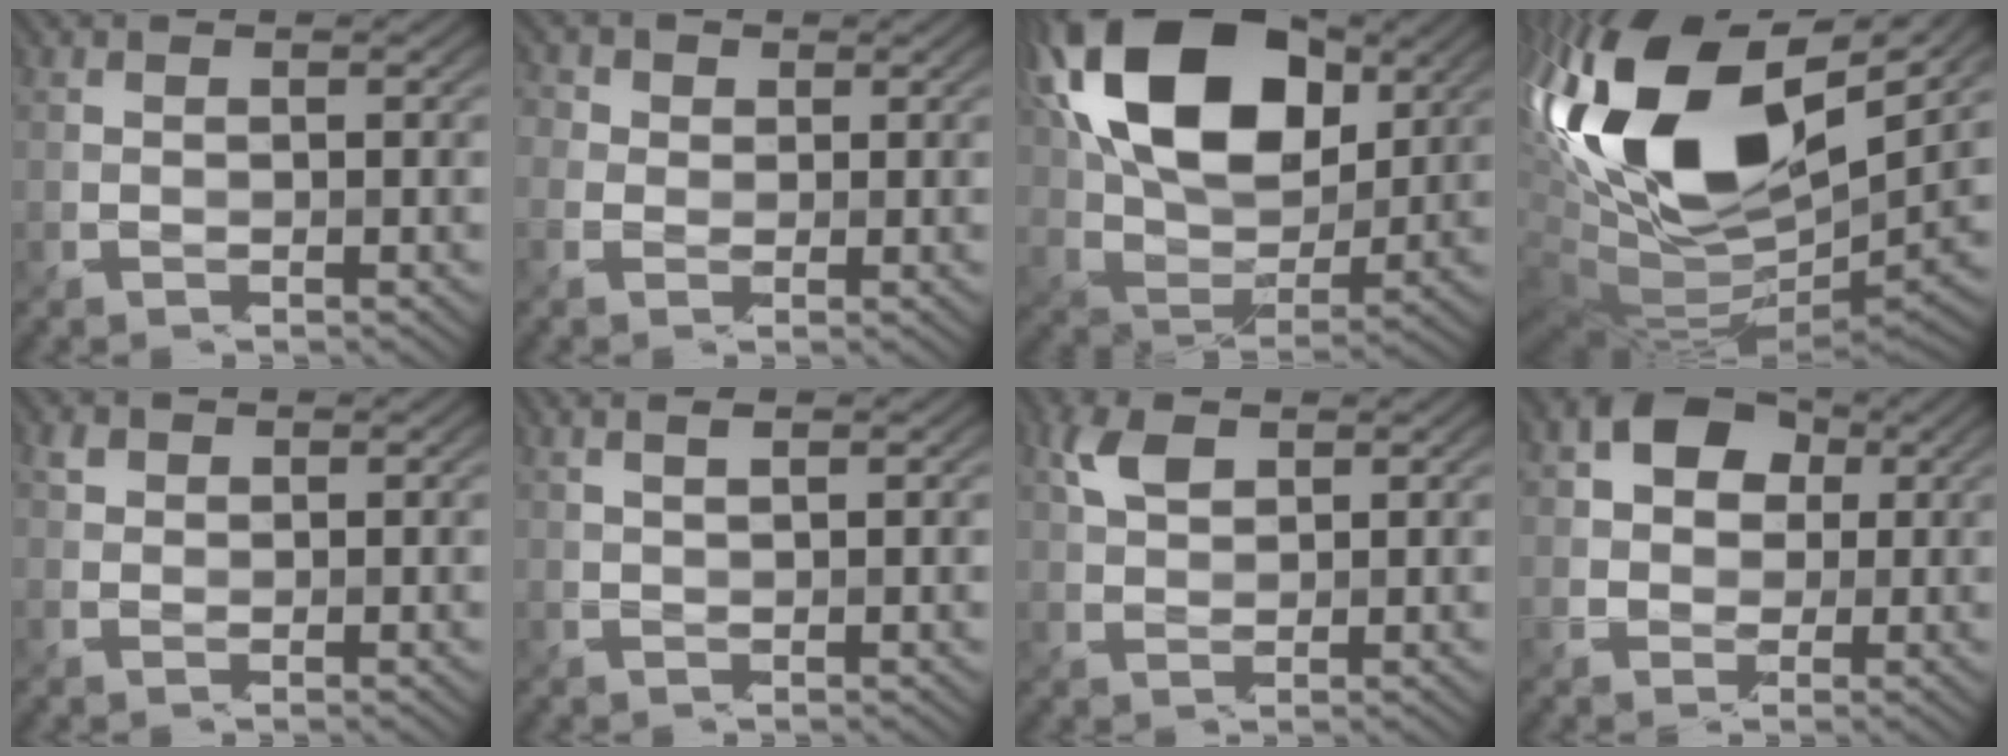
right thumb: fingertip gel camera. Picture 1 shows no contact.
{"total": 4.4, "force": [1.5, 3.7, 1.9], "torque": [-0.068, 0.020, 0.010]}
{"total": 18.6, "force": [6.8, 11.2, 13.3], "torque": [-0.277, 0.034, 0.117]}
{"total": 20.4, "force": [5.0, 10.7, 16.6], "torque": [-0.378, 0.011, 0.096]}
{"total": 0.9, "force": [0.2, 0.8, 0.5], "torque": [-0.009, 0.004, 0.005]}
{"total": 1.8, "force": [0.9, 0.0, 1.6], "torque": [-0.037, 0.007, 0.026]}
{"total": 3.4, "force": [1.5, 1.7, 2.6], "torque": [-0.061, 0.007, 0.032]}
{"total": 8.4, "force": [2.1, 6.8, 4.4], "torque": [-0.092, 0.039, 0.017]}